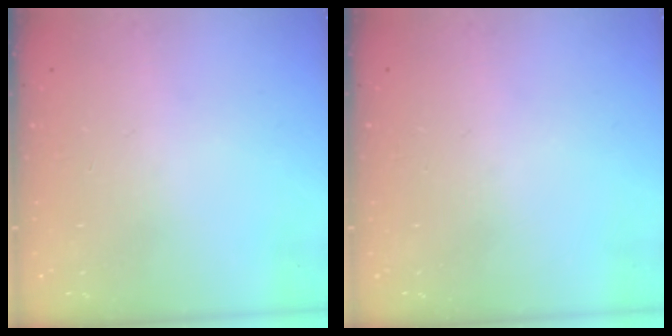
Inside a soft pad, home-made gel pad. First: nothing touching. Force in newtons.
{"total": 0.0}